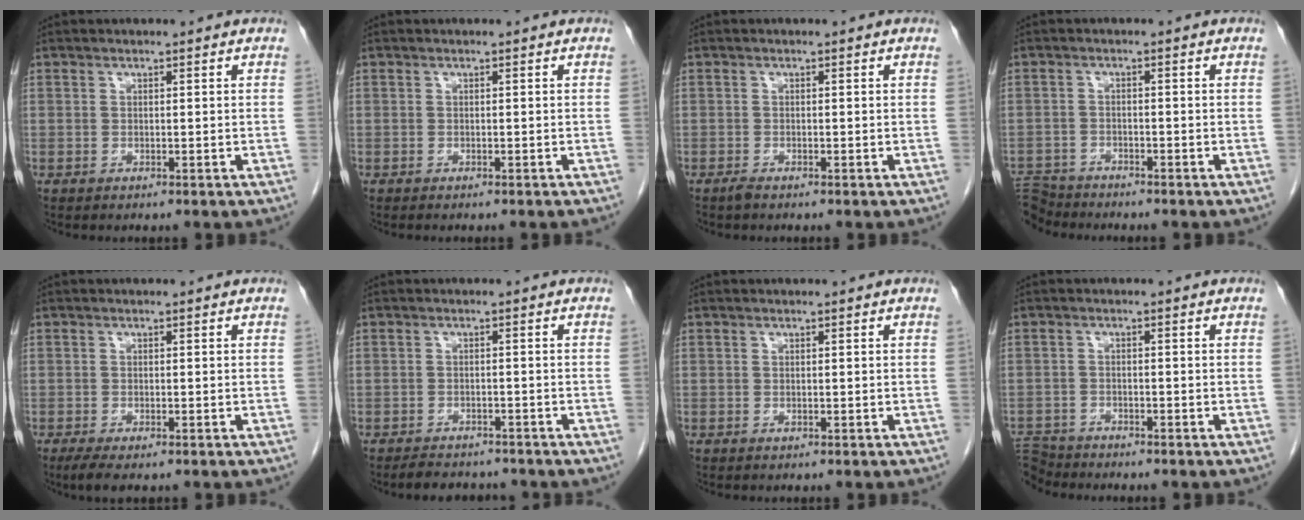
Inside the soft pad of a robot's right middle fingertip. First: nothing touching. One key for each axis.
{"total": 2.1, "fx": -1.9, "fy": 0.1, "fz": 1.0, "tx": -0.016, "ty": -0.001, "tz": -0.020}
{"total": 0.7, "fx": -0.6, "fy": 0.0, "fz": 0.3, "tx": -0.013, "ty": -0.003, "tz": -0.013}
{"total": 5.2, "fx": -5.2, "fy": 0.7, "fz": -0.4, "tx": 0.010, "ty": -0.004, "tz": -0.099}
{"total": 3.2, "fx": -2.2, "fy": 0.9, "fz": 2.3, "tx": -0.044, "ty": -0.010, "tz": -0.033}
{"total": 5.1, "fx": -4.7, "fy": 1.6, "fz": 1.4, "tx": -0.026, "ty": -0.008, "tz": -0.065}
{"total": 0.0}
{"total": 4.4, "fx": -4.4, "fy": 0.4, "fz": -0.5, "tx": 0.012, "ty": -0.007, "tz": -0.084}